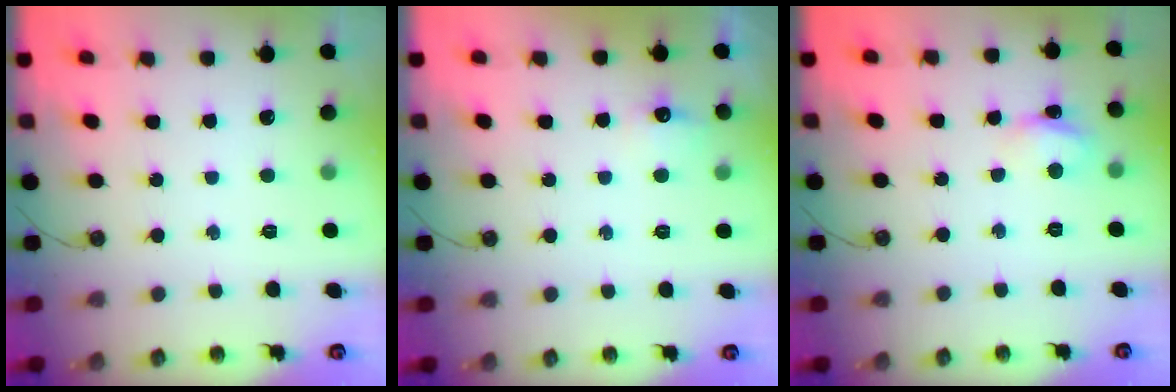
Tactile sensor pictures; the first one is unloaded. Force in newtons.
{"total": 5.1, "press": 5.0, "slide": 0.7}
{"total": 3.8, "press": 3.8, "slide": 0.3}